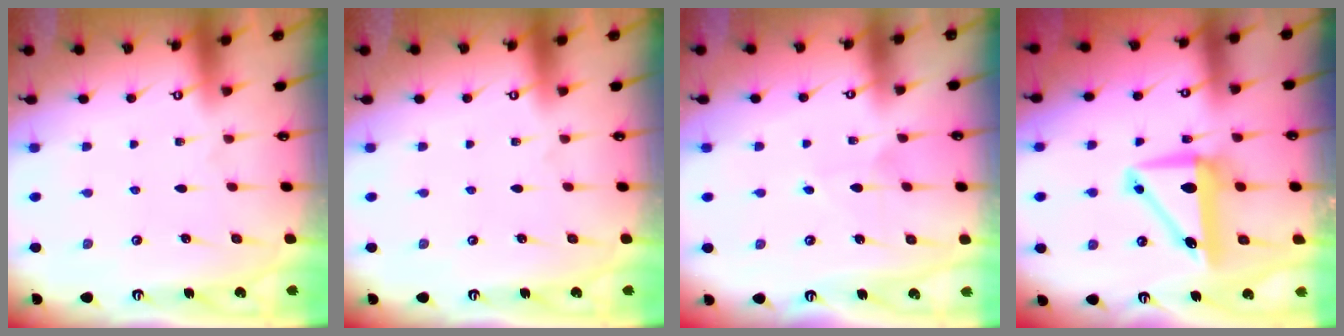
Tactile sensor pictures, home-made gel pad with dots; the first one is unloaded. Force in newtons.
{"total": 0.0}
{"total": 4.5, "press": 4.4, "slide": 0.3}
{"total": 9.2, "press": 9.0, "slide": 2.0}